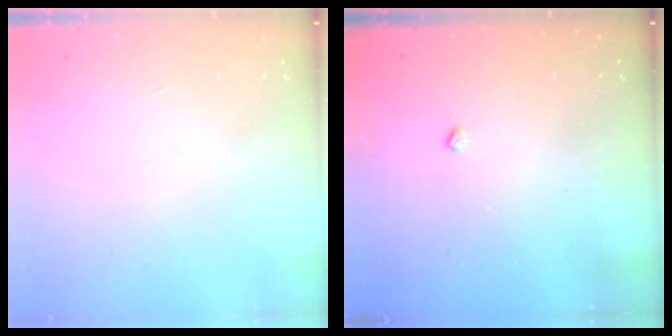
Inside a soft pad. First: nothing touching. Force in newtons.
{"total": 2.5, "press": 2.4, "slide": 0.5}